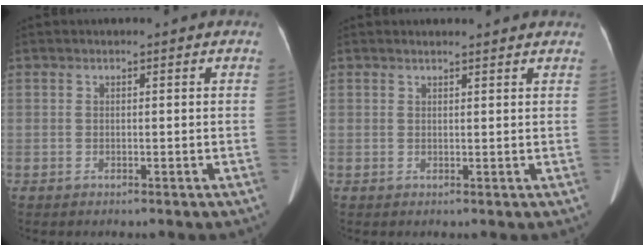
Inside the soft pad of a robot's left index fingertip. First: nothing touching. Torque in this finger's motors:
{"motor_torque": [-0.07, -0.01, -0.32, -0.04]}